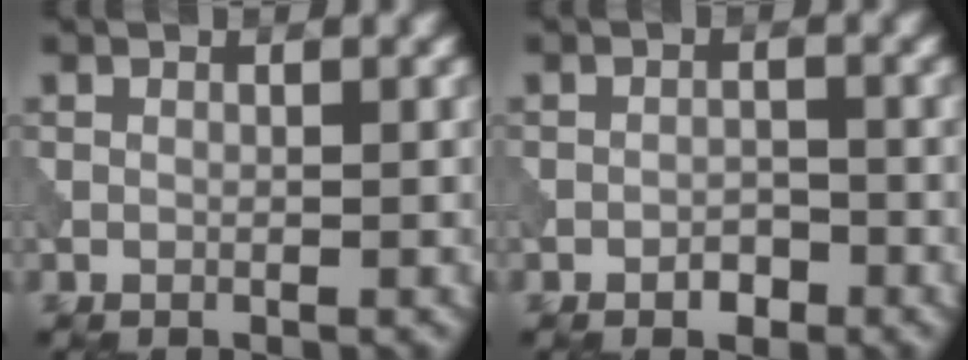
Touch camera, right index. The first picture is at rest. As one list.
[{"total": 1.5, "force": [-1.0, 0.8, 0.8], "torque": [-0.011, 0.002, -0.019]}]